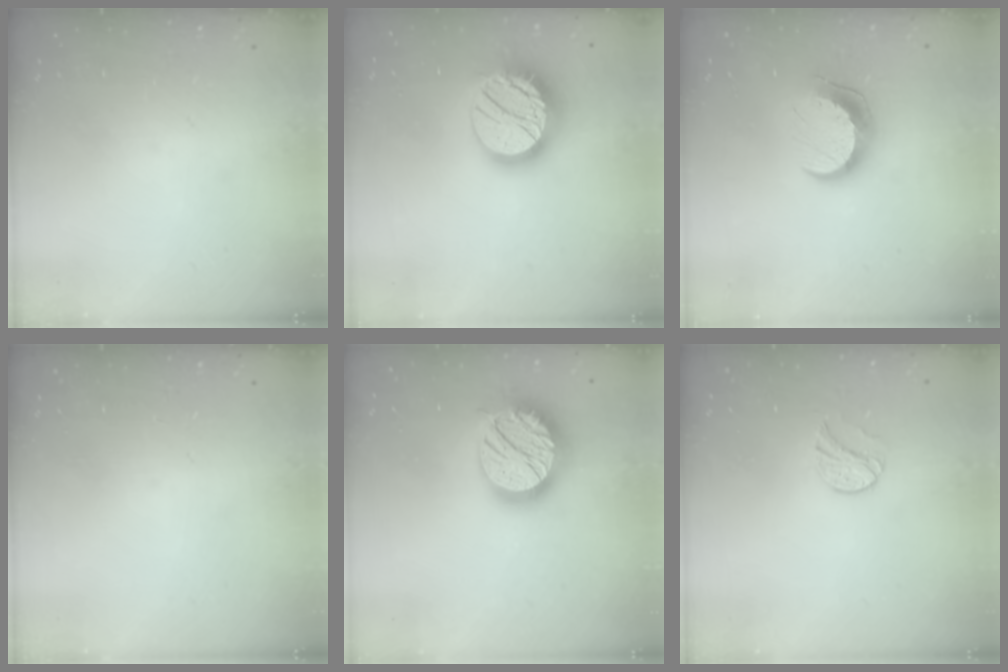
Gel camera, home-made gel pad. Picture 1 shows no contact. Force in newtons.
{"total": 18.5, "press": 18.5, "slide": 1.0}
{"total": 10.2, "press": 10.2, "slide": 0.7}
{"total": 0.0}
{"total": 19.8, "press": 19.8, "slide": 1.1}
{"total": 8.6, "press": 8.5, "slide": 0.6}